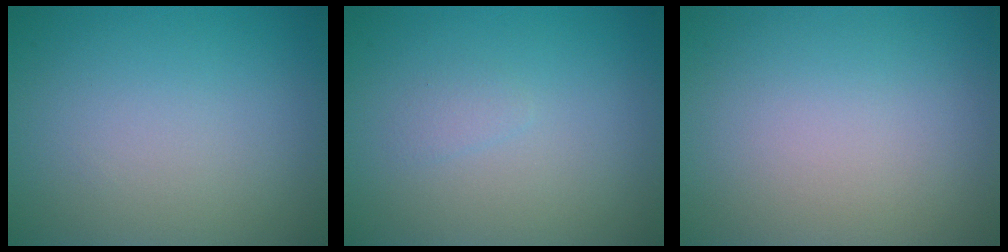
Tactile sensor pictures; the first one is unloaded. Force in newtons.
{"total": 0.7, "press": 0.7, "slide": 0.0}
{"total": 0.0}